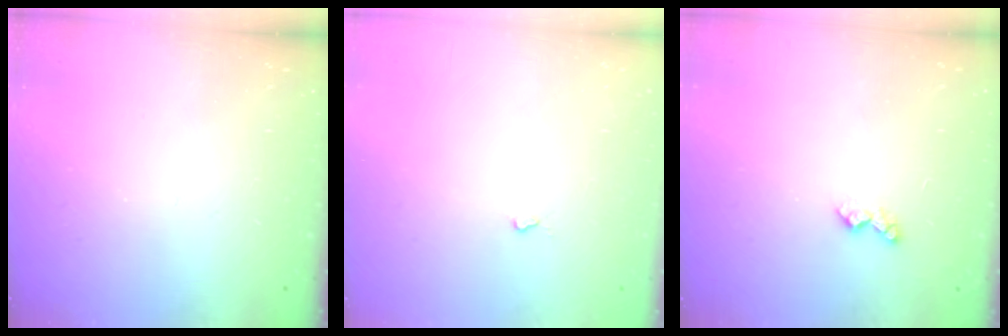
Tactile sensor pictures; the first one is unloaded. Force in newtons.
{"total": 1.9, "press": 1.9, "slide": 0.4}
{"total": 3.8, "press": 3.7, "slide": 0.7}